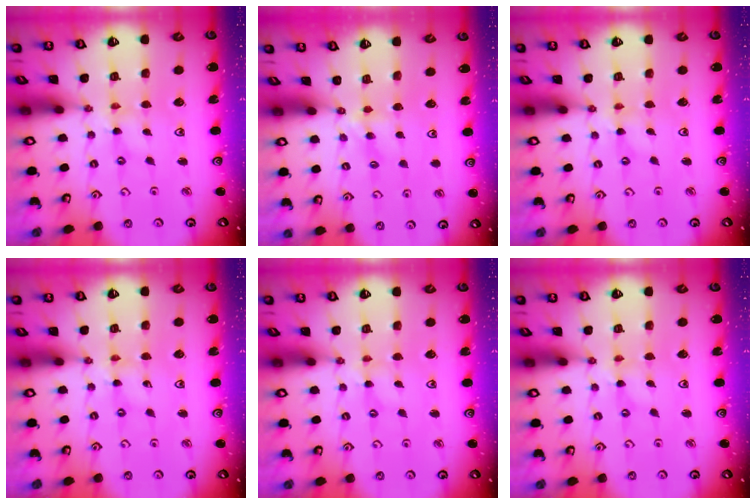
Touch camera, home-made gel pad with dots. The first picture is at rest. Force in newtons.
{"total": 4.0, "press": 3.9, "slide": 0.6}
{"total": 0.0}
{"total": 0.5, "press": 0.5, "slide": 0.1}
{"total": 1.7, "press": 1.6, "slide": 0.3}
{"total": 0.0}